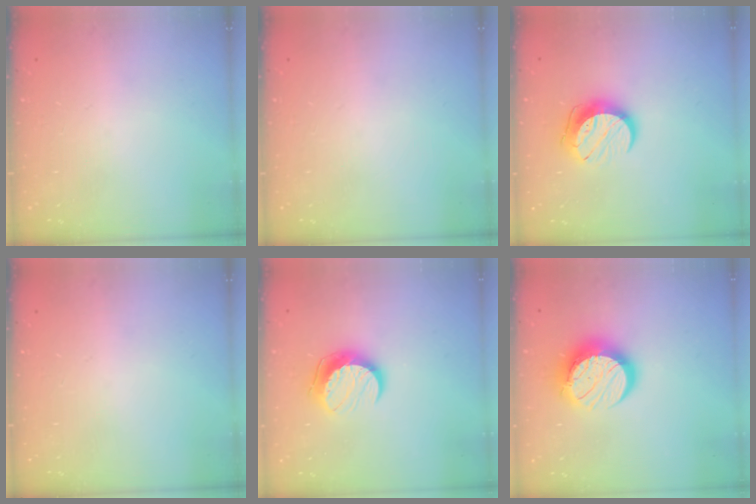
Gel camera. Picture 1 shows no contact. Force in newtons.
{"total": 0.0}
{"total": 10.8, "press": 10.8, "slide": 0.5}
{"total": 0.0}
{"total": 10.5, "press": 10.5, "slide": 0.4}
{"total": 14.5, "press": 14.5, "slide": 1.1}